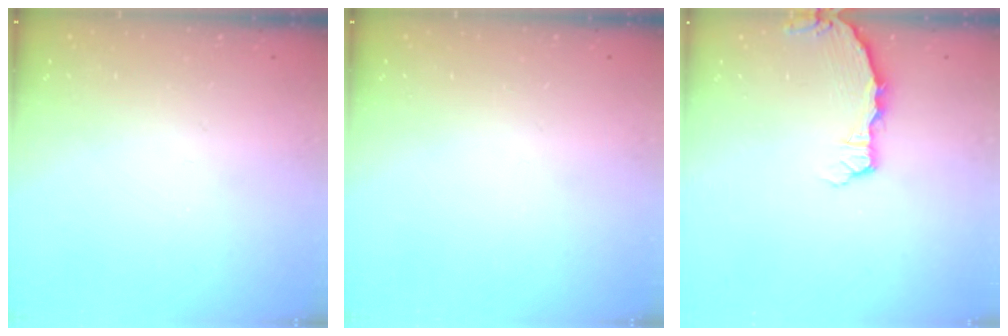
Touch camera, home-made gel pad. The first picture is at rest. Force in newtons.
{"total": 0.0}
{"total": 2.4, "press": 2.4, "slide": 0.3}